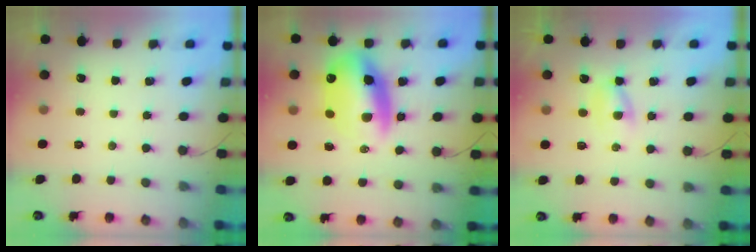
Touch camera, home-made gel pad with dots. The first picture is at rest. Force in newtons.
{"total": 14.5, "press": 14.1, "slide": 3.6}
{"total": 1.9, "press": 1.6, "slide": 1.0}